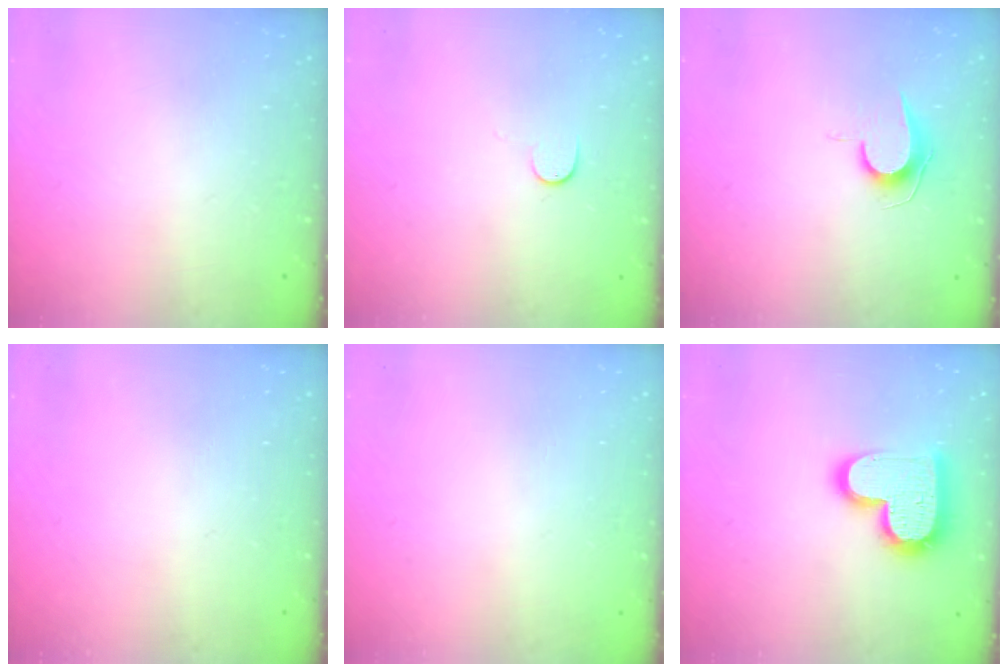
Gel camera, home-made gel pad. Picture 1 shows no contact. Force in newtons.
{"total": 4.9, "press": 4.9, "slide": 0.5}
{"total": 6.8, "press": 6.8, "slide": 0.7}
{"total": 0.0}
{"total": 0.8, "press": 0.8, "slide": 0.1}
{"total": 17.1, "press": 17.1, "slide": 1.1}